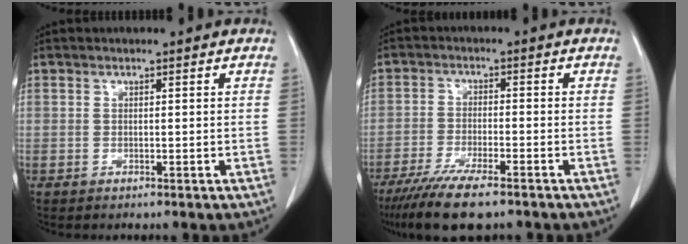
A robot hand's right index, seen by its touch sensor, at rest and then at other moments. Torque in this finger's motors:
{"motor_torque": [-0.64, -0.25, -0.19, -0.15]}